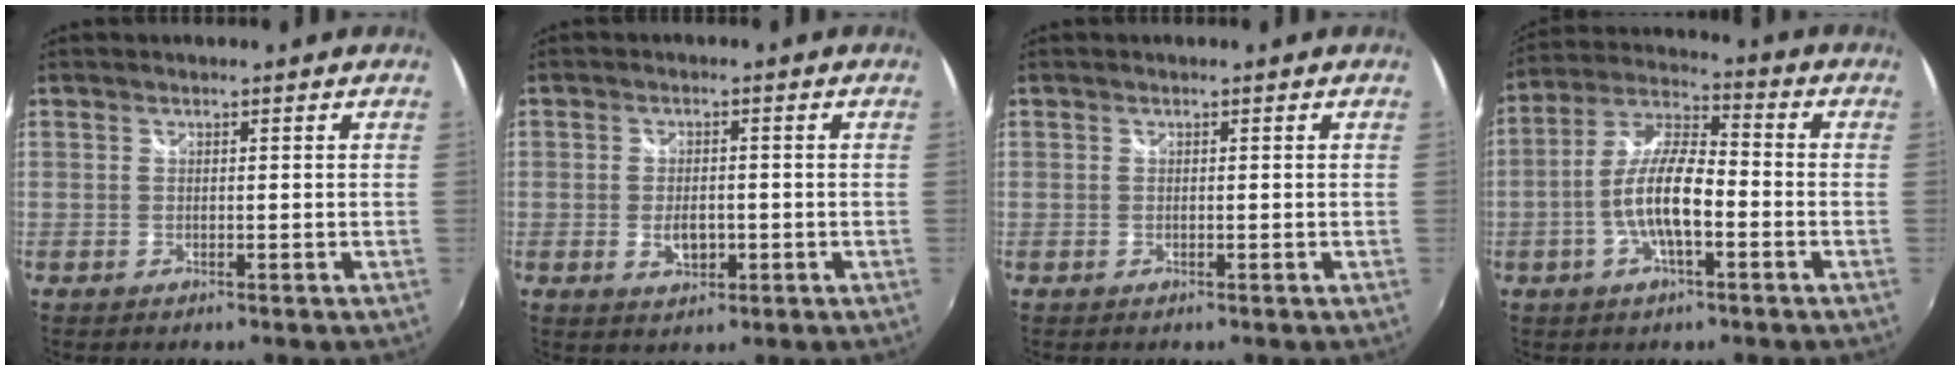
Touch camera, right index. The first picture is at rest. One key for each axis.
{"total": 4.5, "fx": -1.1, "fy": 2.7, "fz": 3.4, "tx": -0.066, "ty": -0.003, "tz": -0.017}
{"total": 0.0}
{"total": 11.4, "fx": -3.2, "fy": 3.6, "fz": 10.3, "tx": -0.214, "ty": 0.007, "tz": -0.063}